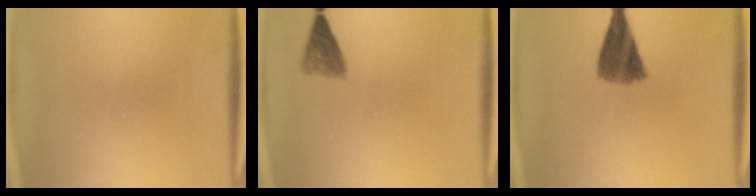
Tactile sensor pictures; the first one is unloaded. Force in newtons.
{"total": 2.9}
{"total": 8.8}